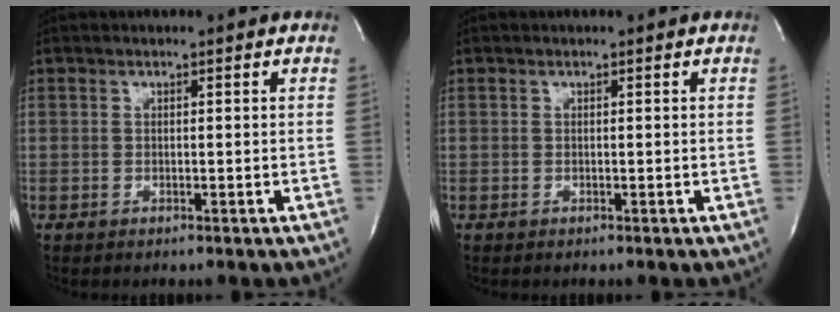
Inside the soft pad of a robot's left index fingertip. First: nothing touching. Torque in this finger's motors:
{"motor_torque": [0.00, 0.00, 0.00, 0.00]}